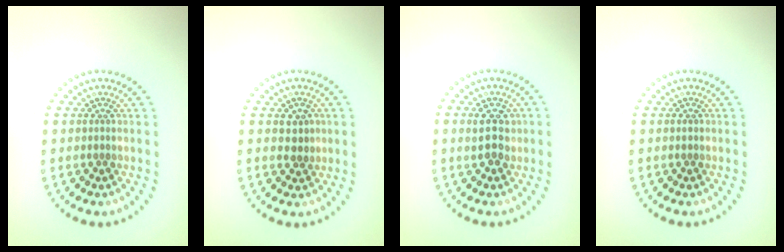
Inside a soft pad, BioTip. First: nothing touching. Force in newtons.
{"total": 1.8, "press": 1.7, "slide": 0.6}
{"total": 3.0, "press": 2.9, "slide": 0.4}
{"total": 0.6, "press": 0.6, "slide": 0.1}